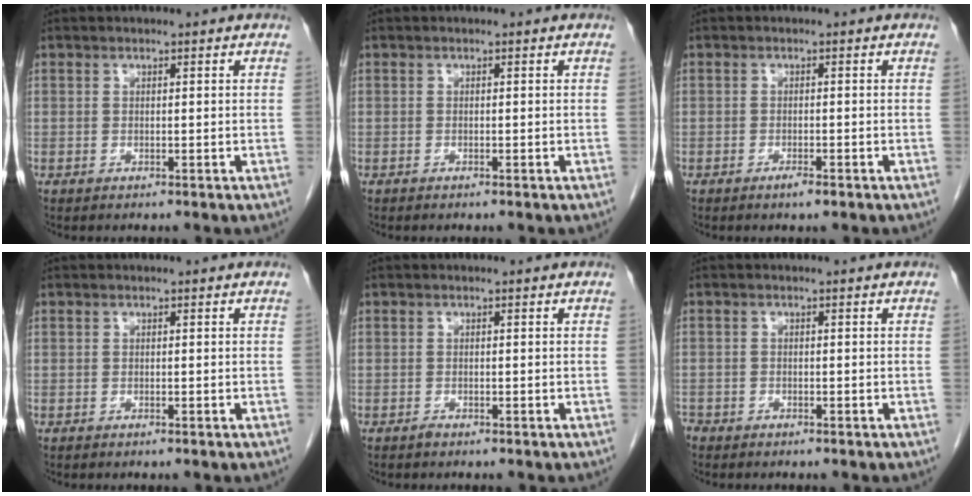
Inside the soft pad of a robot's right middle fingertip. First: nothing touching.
{"total": 0.0}
{"total": 2.3, "force": [-1.4, 0.4, 1.8], "torque": [-0.029, -0.001, -0.022]}
{"total": 0.0}
{"total": 0.5, "force": [-0.5, 0.1, 0.1], "torque": [-0.004, -0.001, -0.009]}
{"total": 2.3, "force": [-1.9, 1.1, 0.4], "torque": [-0.007, 0.001, -0.033]}